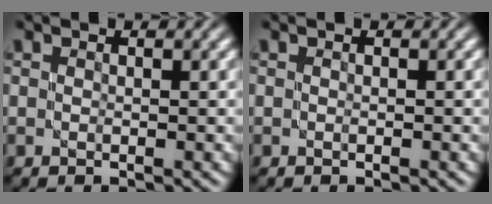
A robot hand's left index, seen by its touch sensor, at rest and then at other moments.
{"total": 0.0}